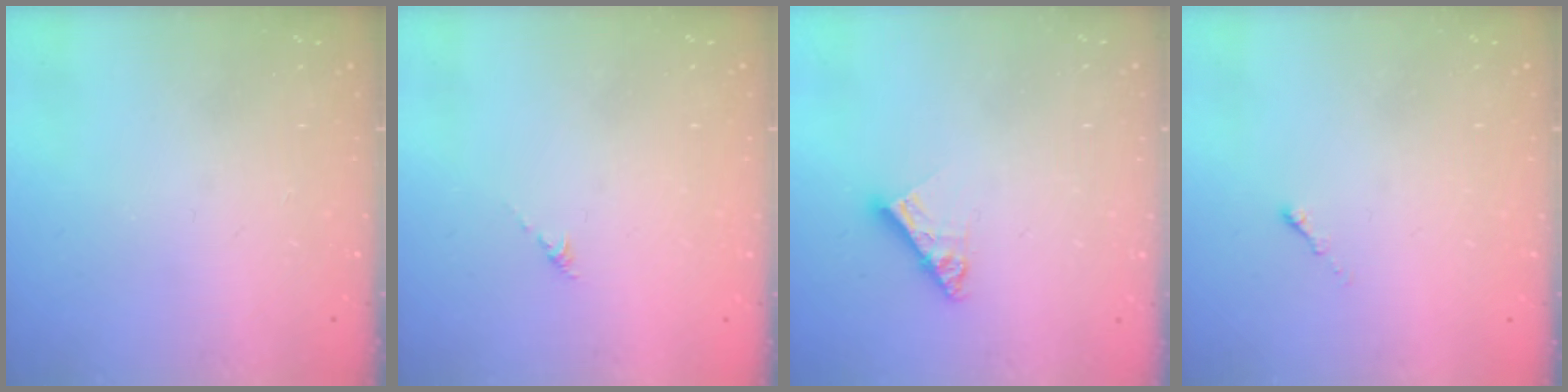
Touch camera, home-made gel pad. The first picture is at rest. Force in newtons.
{"total": 0.0}
{"total": 6.5, "press": 6.5, "slide": 0.6}
{"total": 0.0}